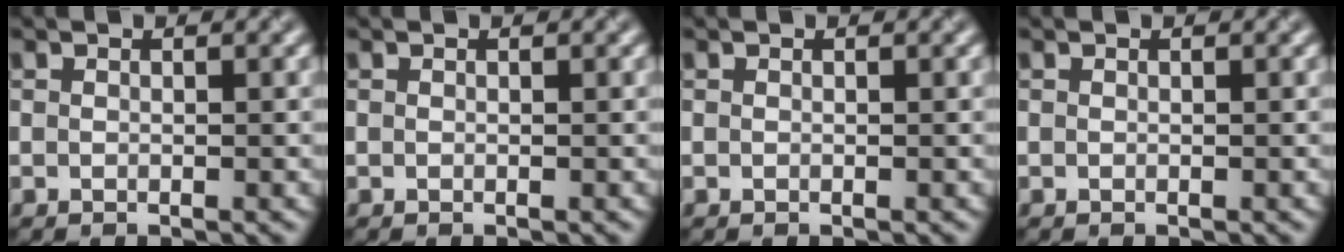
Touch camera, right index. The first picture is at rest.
{"total": 0.0}
{"total": 0.0}
{"total": 0.0}